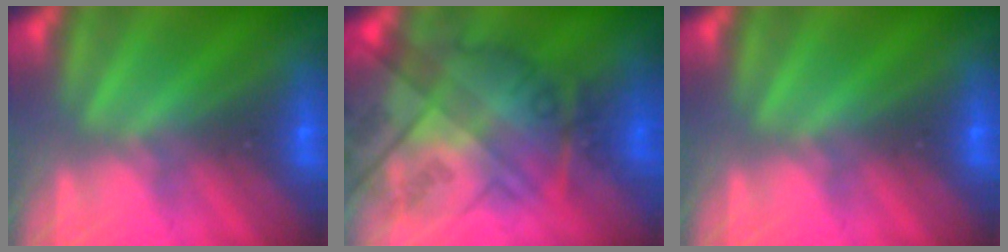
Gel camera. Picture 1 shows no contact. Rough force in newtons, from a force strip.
{"total": 7.3}
{"total": 0.0}